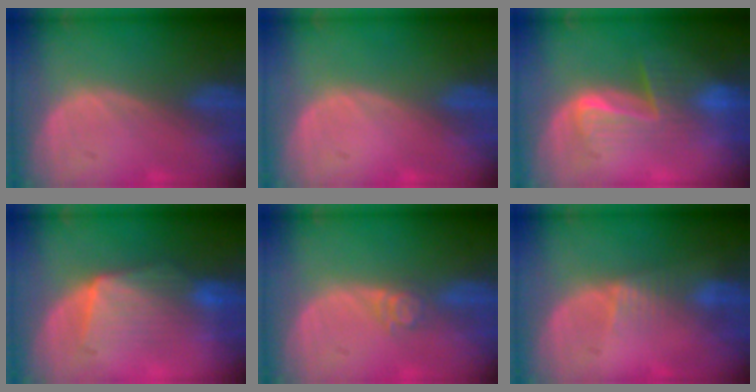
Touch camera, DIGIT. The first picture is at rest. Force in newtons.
{"total": 0.0}
{"total": 6.3, "press": 6.1, "slide": 1.5}
{"total": 7.4, "press": 7.4, "slide": 0.7}
{"total": 3.0, "press": 2.5, "slide": 1.7}
{"total": 2.6, "press": 2.4, "slide": 0.9}